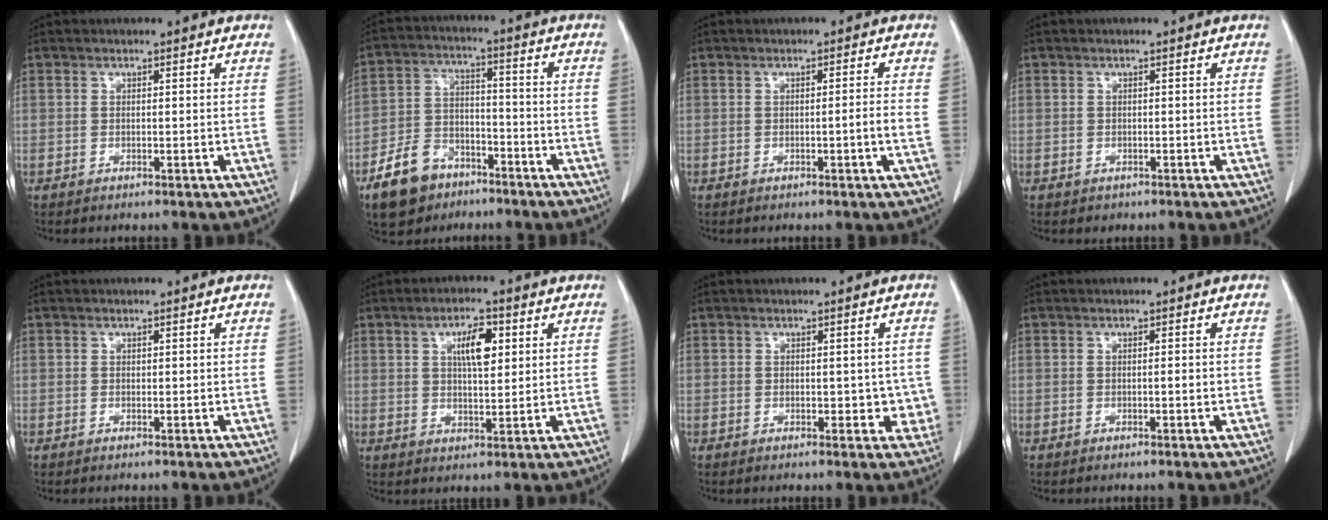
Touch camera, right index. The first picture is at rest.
{"total": 10.0, "force": [-6.4, 6.4, 4.2], "torque": [-0.095, 0.009, -0.110]}
{"total": 2.1, "force": [-0.5, -0.6, 1.9], "torque": [-0.029, -0.002, -0.009]}
{"total": 0.9, "force": [-0.5, 0.8, 0.0], "torque": [-0.007, 0.003, -0.005]}
{"total": 0.0}
{"total": 6.1, "force": [2.1, 2.0, 5.3], "torque": [-0.092, 0.004, 0.036]}
{"total": 3.7, "force": [-0.3, 2.4, 2.8], "torque": [-0.018, 0.009, 0.002]}
{"total": 0.8, "force": [-0.1, 0.0, 0.8], "torque": [-0.012, 0.000, -0.001]}